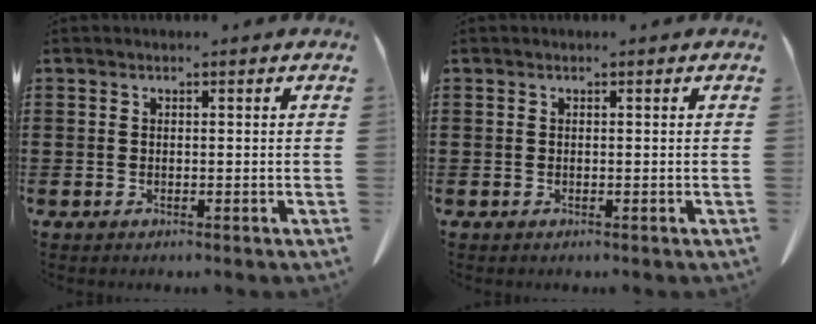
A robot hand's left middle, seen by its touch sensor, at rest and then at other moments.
{"total": 0.0}